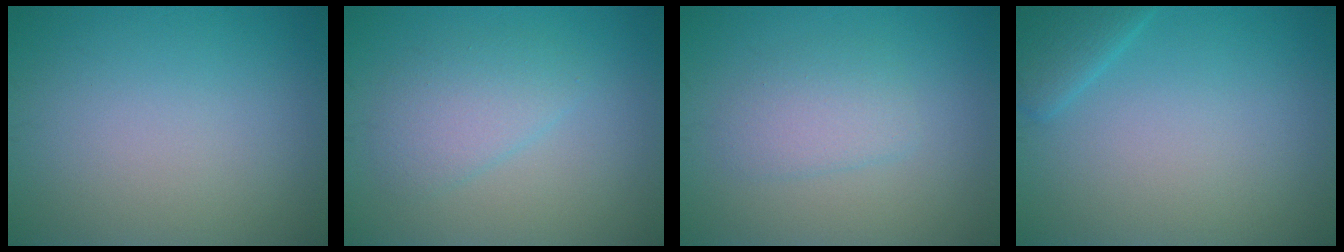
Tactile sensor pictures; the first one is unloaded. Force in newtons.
{"total": 2.9, "press": 2.9, "slide": 0.2}
{"total": 2.4, "press": 2.4, "slide": 0.1}
{"total": 2.3, "press": 2.3, "slide": 0.2}